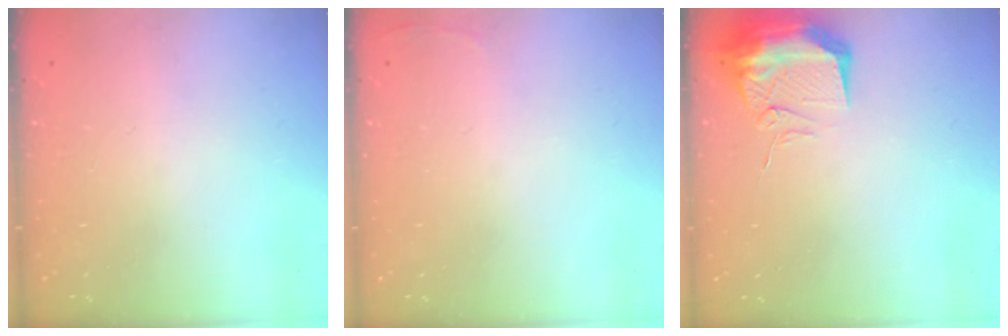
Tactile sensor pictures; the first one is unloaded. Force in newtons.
{"total": 2.5, "press": 2.4, "slide": 0.9}
{"total": 11.4, "press": 11.2, "slide": 1.9}